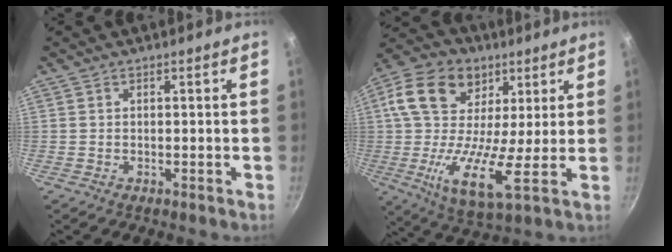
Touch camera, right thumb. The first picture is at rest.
{"total": 18.8, "force": [4.5, 11.6, 14.1], "torque": [-0.246, -0.009, 0.057]}